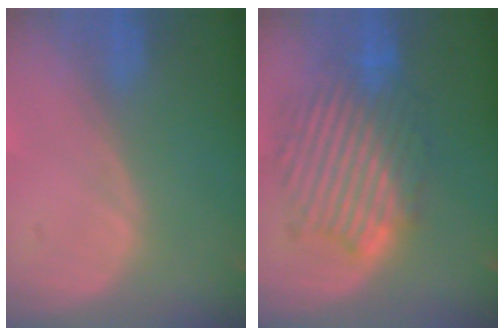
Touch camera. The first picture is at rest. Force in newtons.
{"total": 9.4, "press": 9.4, "slide": 0.2}